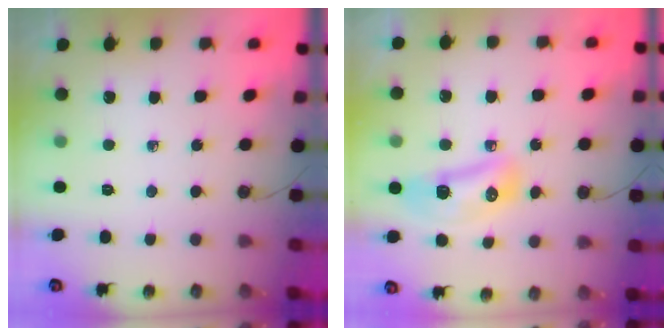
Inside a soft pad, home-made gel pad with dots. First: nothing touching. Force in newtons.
{"total": 9.7, "press": 9.6, "slide": 1.2}